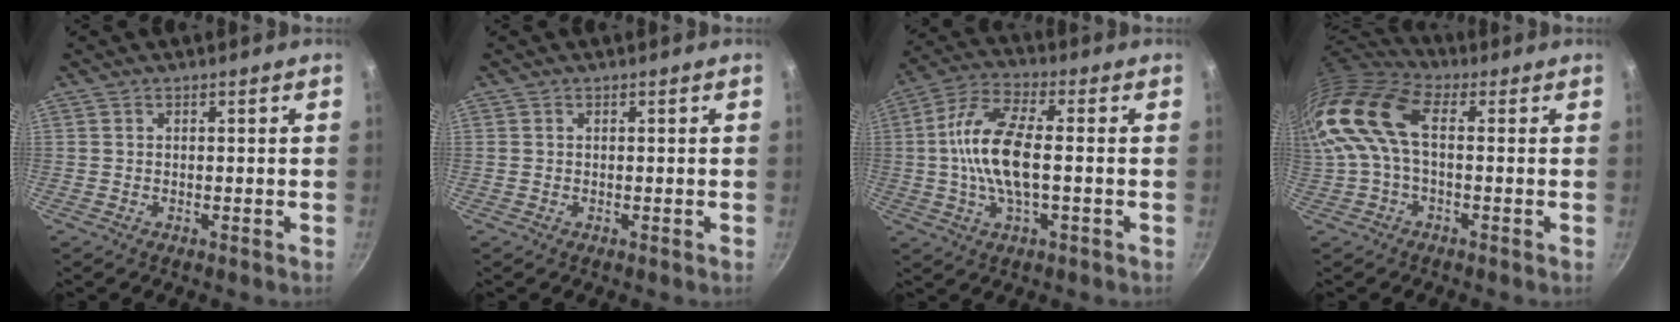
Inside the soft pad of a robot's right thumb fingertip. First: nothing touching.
{"total": 0.0}
{"total": 12.4, "force": [-0.6, 4.8, 11.4], "torque": [-0.231, 0.024, -0.023]}
{"total": 14.9, "force": [2.0, 7.9, 12.4], "torque": [-0.259, 0.026, 0.023]}